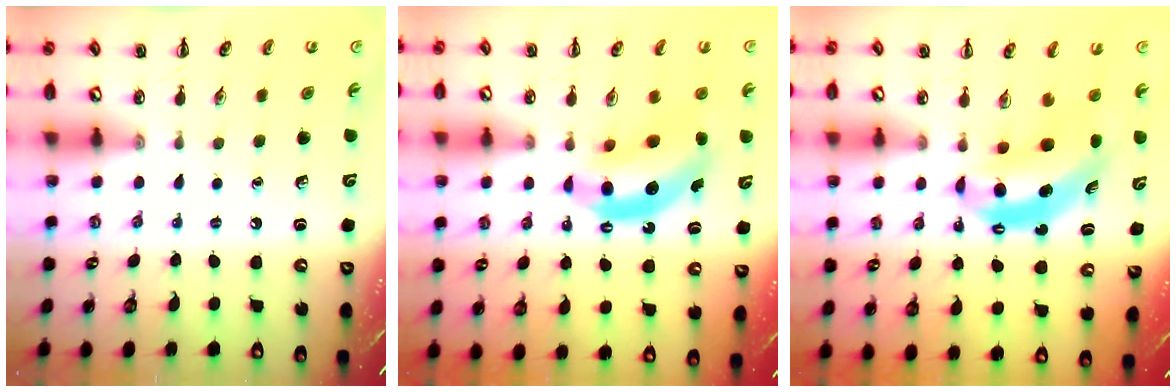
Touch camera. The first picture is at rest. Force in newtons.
{"total": 10.9, "press": 10.5, "slide": 2.9}
{"total": 6.9, "press": 6.7, "slide": 1.6}